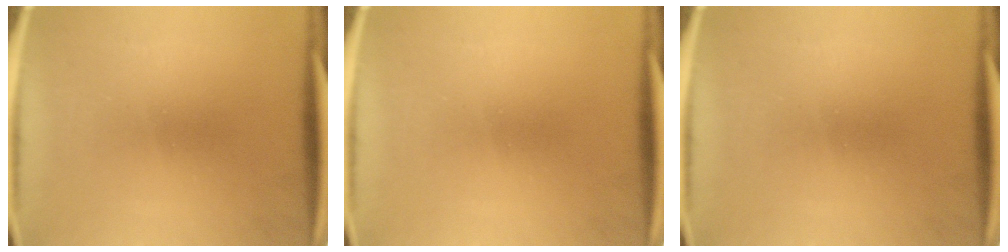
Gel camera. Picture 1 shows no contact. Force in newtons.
{"total": 0.0}
{"total": 0.0}